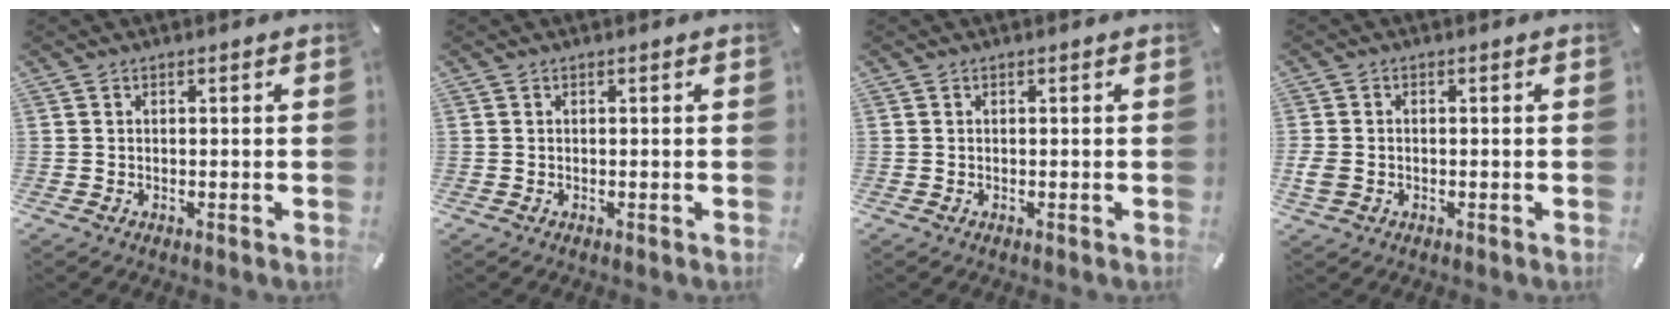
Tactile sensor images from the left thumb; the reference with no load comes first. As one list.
[{"total": 0.0}, {"total": 0.0}, {"total": 3.0, "force": [-0.6, 2.2, 1.8], "torque": [-0.045, 0.000, -0.013]}]